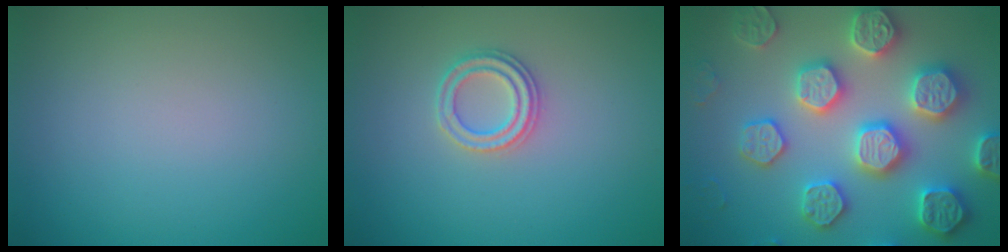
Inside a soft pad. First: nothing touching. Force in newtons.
{"total": 2.3, "press": 2.2, "slide": 0.5}
{"total": 7.6, "press": 7.4, "slide": 1.7}